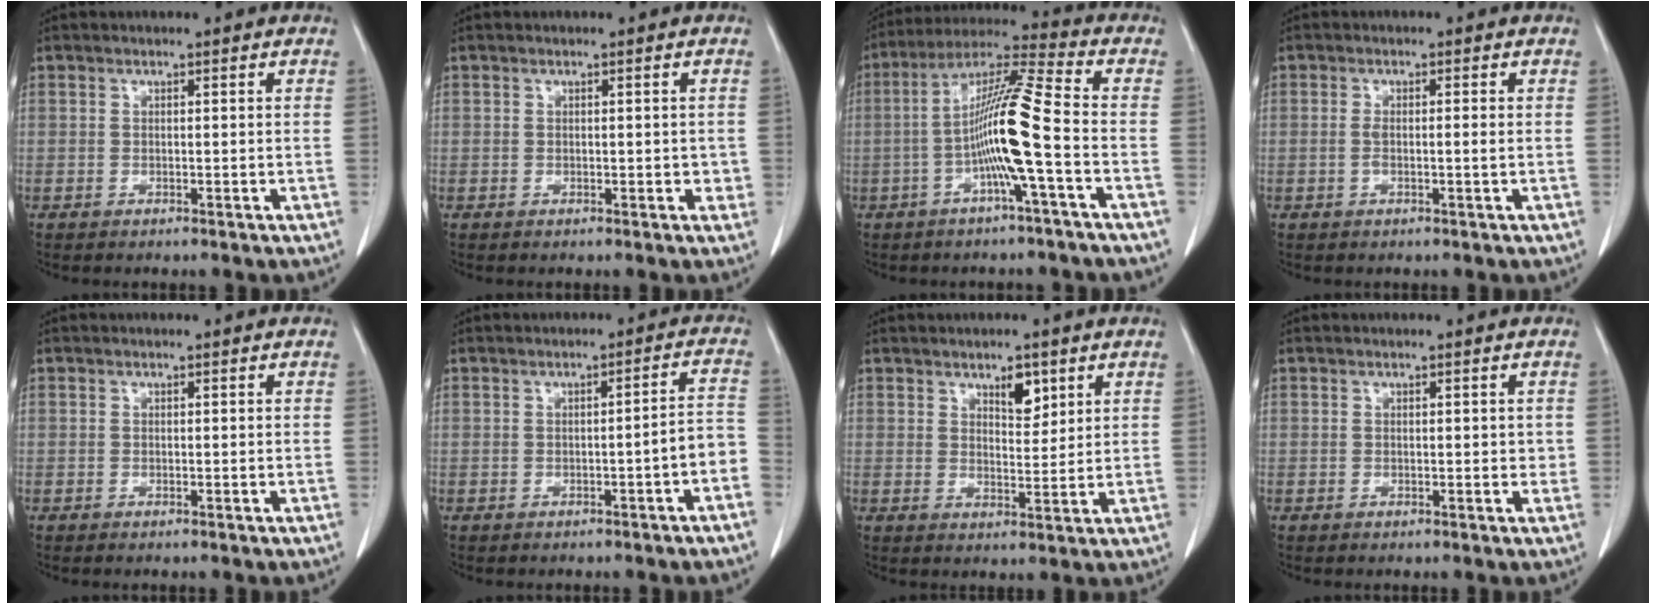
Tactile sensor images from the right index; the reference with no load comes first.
{"total": 1.7, "force": [0.0, 1.0, 1.3], "torque": [-0.010, 0.003, 0.000]}
{"total": 11.9, "force": [-2.7, -0.8, 11.6], "torque": [-0.219, 0.015, -0.058]}
{"total": 2.1, "force": [-0.3, 0.3, 2.0], "torque": [-0.043, 0.004, -0.003]}
{"total": 0.0}
{"total": 3.9, "force": [-1.8, 0.0, 3.4], "torque": [-0.032, 0.017, -0.026]}
{"total": 4.0, "force": [2.4, 1.6, 2.7], "torque": [-0.041, -0.004, 0.040]}
{"total": 1.2, "force": [0.2, 0.7, 0.9], "torque": [-0.008, 0.001, 0.002]}